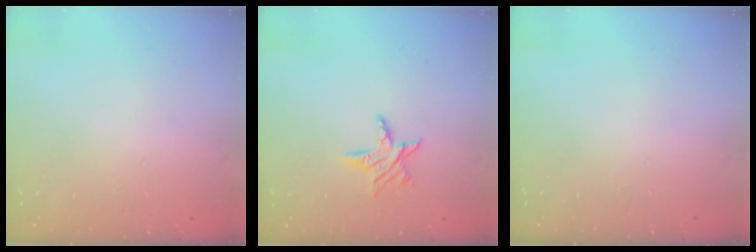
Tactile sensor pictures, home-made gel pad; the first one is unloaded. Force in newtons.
{"total": 6.3, "press": 6.3, "slide": 0.3}
{"total": 0.0}